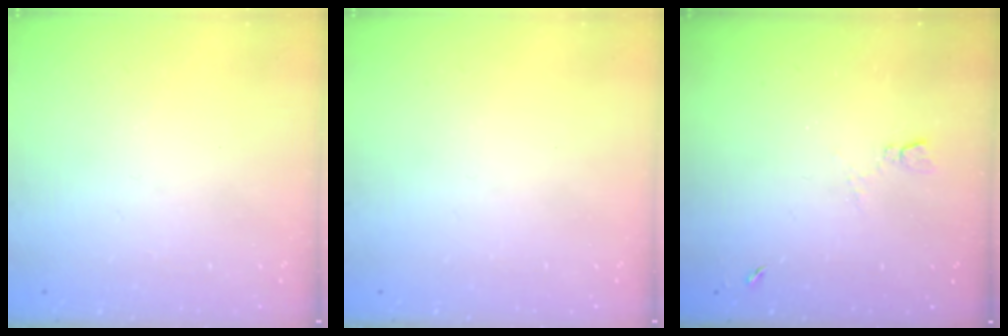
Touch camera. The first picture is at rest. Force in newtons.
{"total": 0.0}
{"total": 3.9, "press": 3.8, "slide": 0.7}